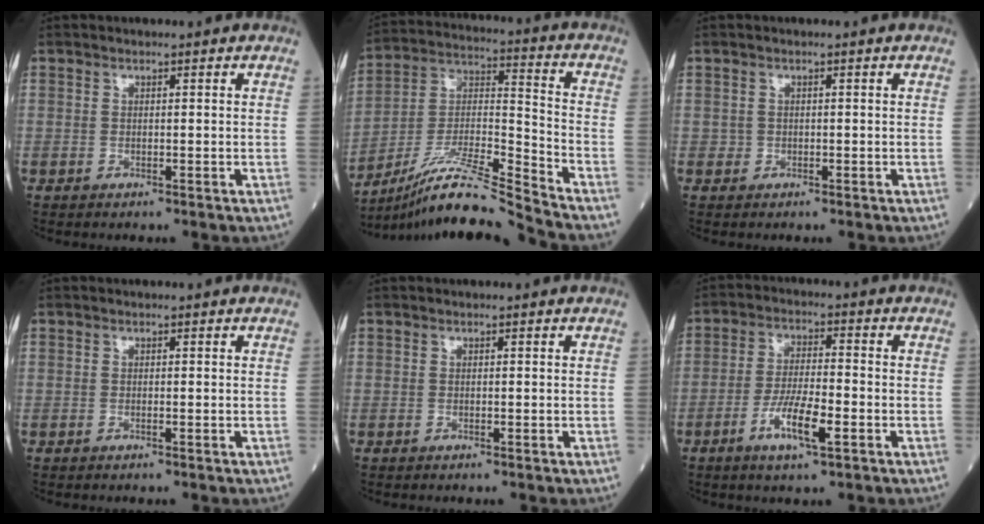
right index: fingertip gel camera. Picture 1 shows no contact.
{"total": 14.4, "force": [-13.0, -2.4, 5.9], "torque": [-0.106, 0.012, -0.239]}
{"total": 0.6, "force": [0.3, 0.5, -0.1], "torque": [0.006, 0.006, 0.001]}
{"total": 0.0}
{"total": 0.0}
{"total": 7.3, "force": [-3.2, 1.1, 6.4], "torque": [-0.124, -0.006, -0.059]}